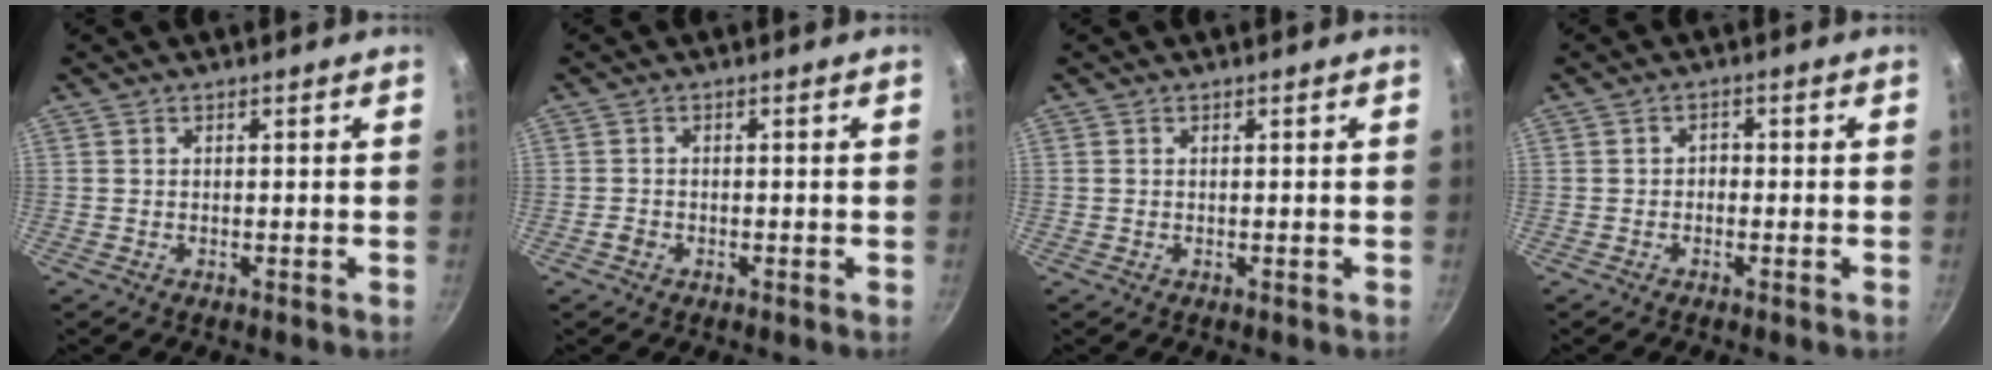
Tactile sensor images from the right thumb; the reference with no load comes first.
{"total": 1.3, "force": [-0.7, 1.0, 0.5], "torque": [-0.011, 0.007, -0.014]}
{"total": 0.0}
{"total": 1.5, "force": [-0.6, 1.2, 0.7], "torque": [-0.006, 0.008, -0.013]}